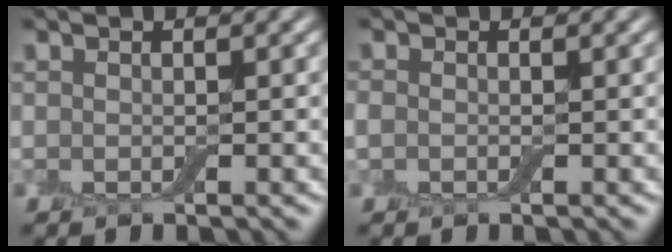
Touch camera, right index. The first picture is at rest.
{"total": 0.8, "force": [-0.2, 0.7, 0.5], "torque": [-0.012, 0.001, -0.006]}